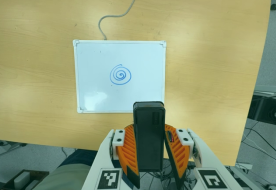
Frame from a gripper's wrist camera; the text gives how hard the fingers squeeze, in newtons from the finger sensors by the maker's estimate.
{"total": 8.5, "left": 7.4, "right": 9.6}